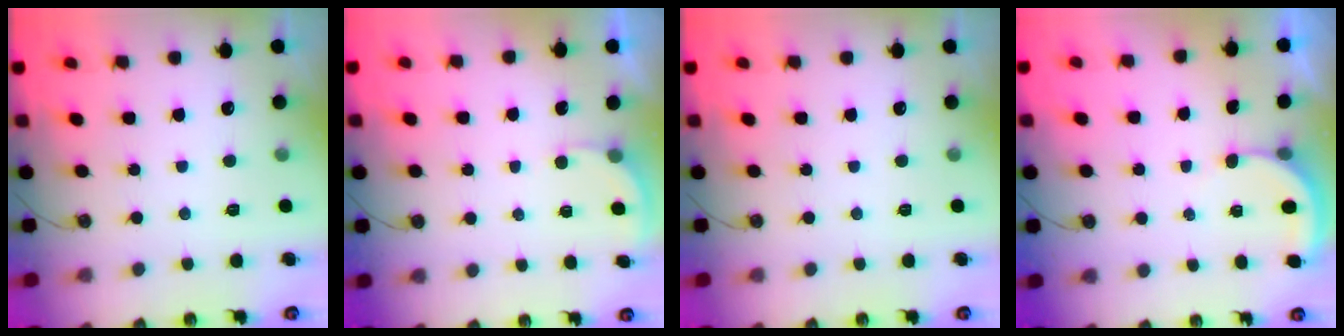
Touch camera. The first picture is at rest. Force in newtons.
{"total": 2.1, "press": 2.1, "slide": 0.1}
{"total": 0.0}
{"total": 2.9, "press": 2.9, "slide": 0.2}